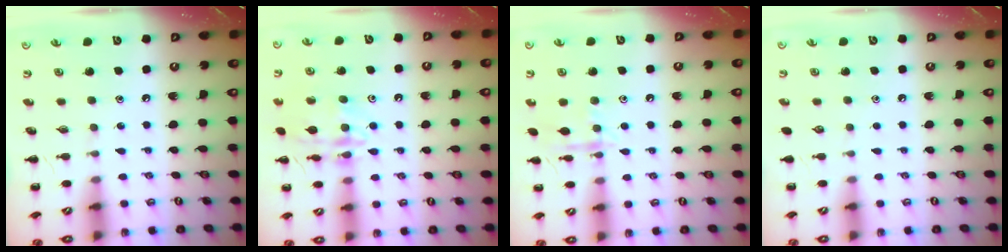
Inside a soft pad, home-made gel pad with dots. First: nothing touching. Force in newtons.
{"total": 14.5, "press": 14.4, "slide": 1.2}
{"total": 9.0, "press": 8.9, "slide": 1.1}
{"total": 0.0}